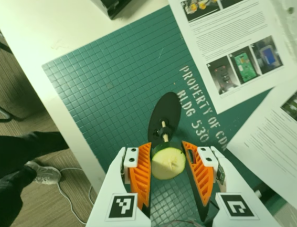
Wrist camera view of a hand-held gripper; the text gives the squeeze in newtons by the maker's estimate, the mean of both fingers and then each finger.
{"total": 11.7, "left": 12.4, "right": 10.9}